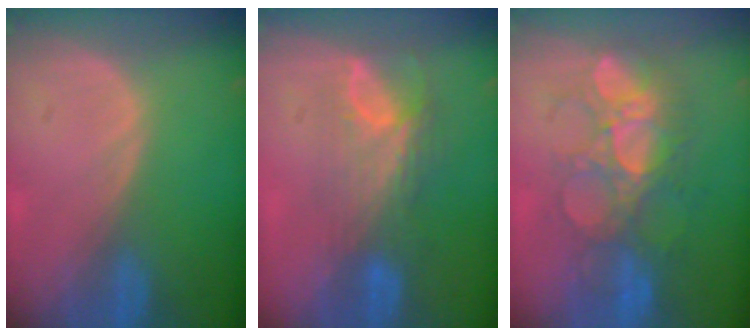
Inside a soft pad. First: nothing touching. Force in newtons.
{"total": 7.9, "press": 6.6, "slide": 4.2}
{"total": 9.1, "press": 8.9, "slide": 2.0}